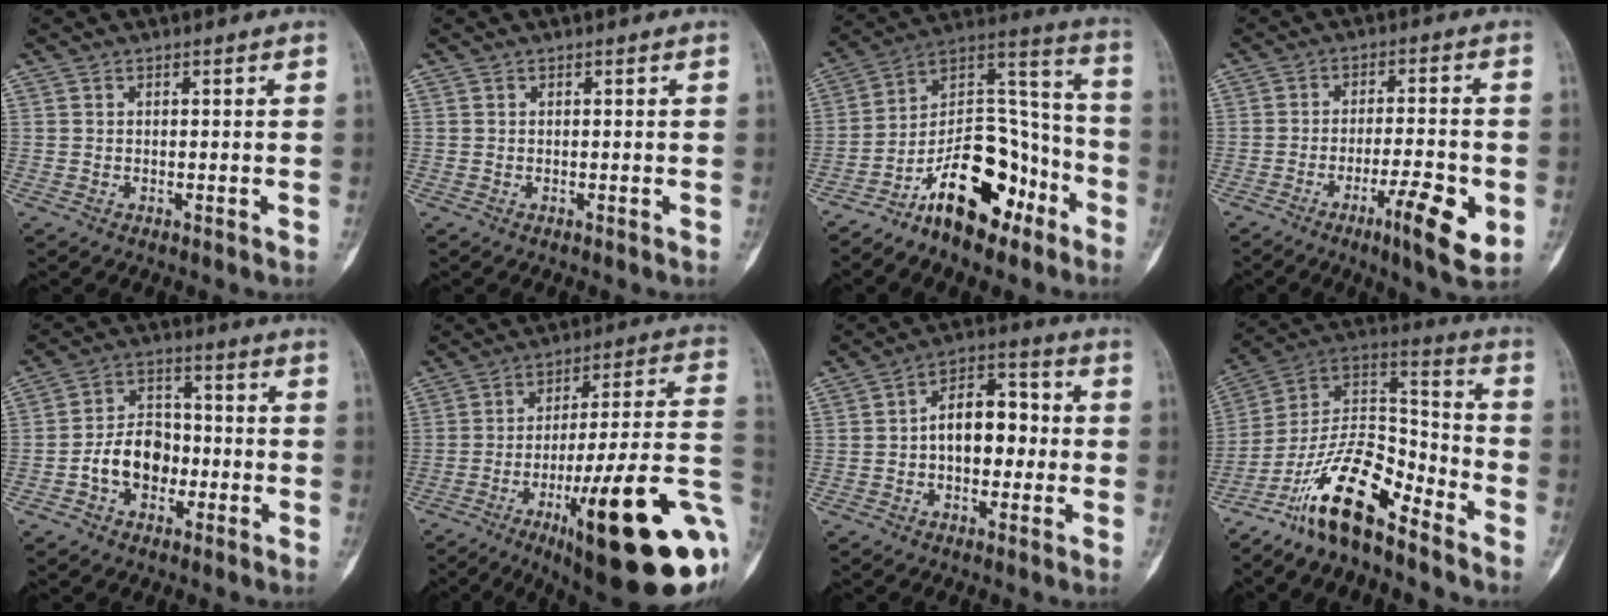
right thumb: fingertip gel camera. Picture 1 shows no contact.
{"total": 0.0}
{"total": 19.0, "force": [-10.8, 9.3, 12.6], "torque": [-0.172, 0.109, -0.183]}
{"total": 10.4, "force": [-3.9, 2.1, 9.4], "torque": [-0.146, 0.008, -0.060]}
{"total": 9.8, "force": [-2.6, 7.1, 6.1], "torque": [-0.079, 0.037, -0.053]}
{"total": 28.9, "force": [-9.8, 5.9, 26.6], "torque": [-0.332, 0.027, -0.140]}
{"total": 8.0, "force": [0.0, 4.9, 6.4], "torque": [-0.083, 0.023, -0.008]}
{"total": 16.6, "force": [-11.5, 5.9, 10.4], "torque": [-0.171, 0.099, -0.213]}